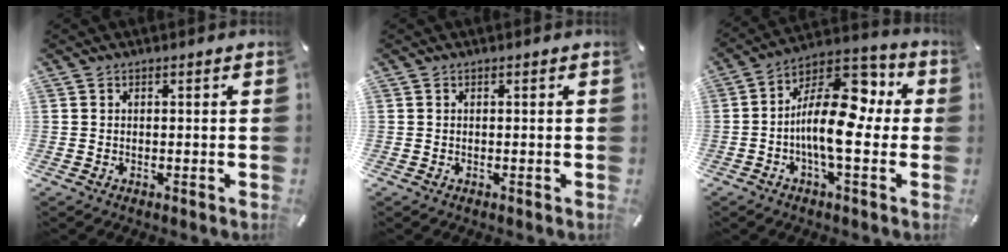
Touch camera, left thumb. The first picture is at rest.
{"total": 0.0}
{"total": 17.4, "force": [-0.2, 9.1, 14.9], "torque": [-0.247, -0.009, 0.002]}